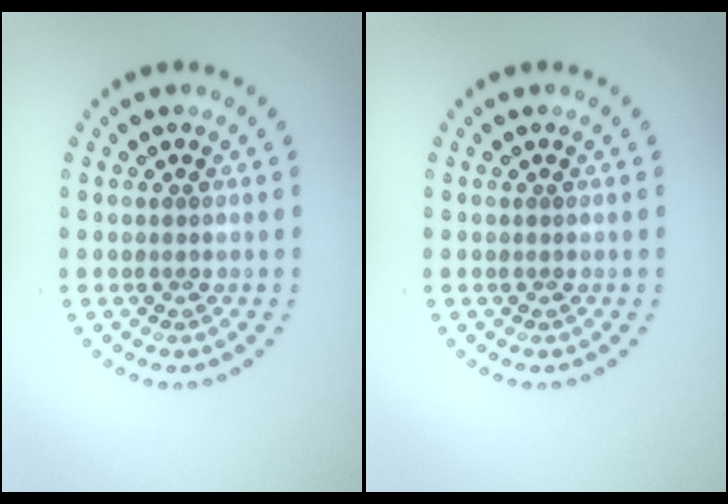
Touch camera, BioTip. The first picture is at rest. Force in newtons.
{"total": 0.0}